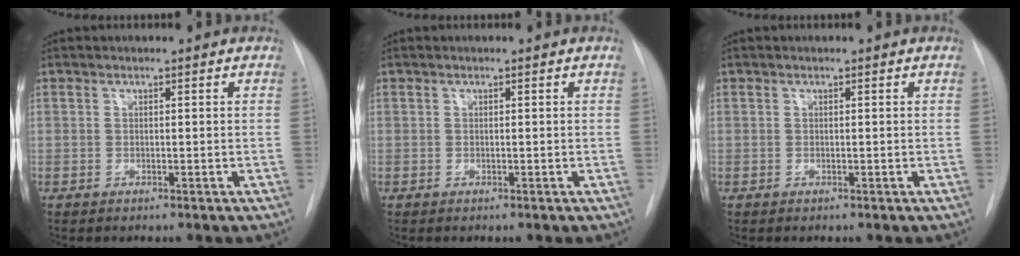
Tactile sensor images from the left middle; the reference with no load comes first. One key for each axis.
{"total": 0.0}
{"total": 0.0}